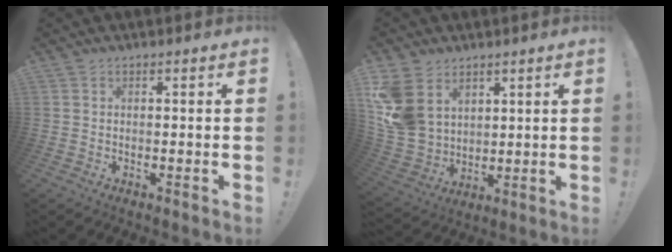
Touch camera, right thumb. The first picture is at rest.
{"total": 14.4, "force": [5.9, 11.0, 7.1], "torque": [-0.146, -0.033, 0.120]}